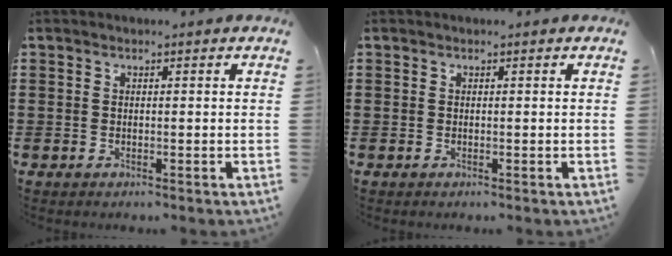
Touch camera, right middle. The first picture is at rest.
{"total": 0.0}